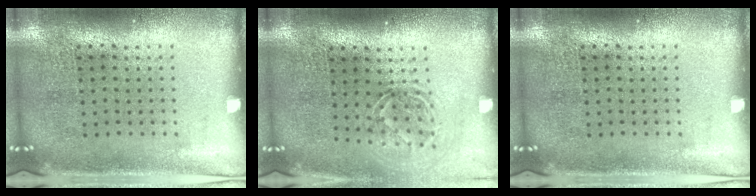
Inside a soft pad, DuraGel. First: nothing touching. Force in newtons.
{"total": 1.5, "press": 1.1, "slide": 1.0}
{"total": 0.0}